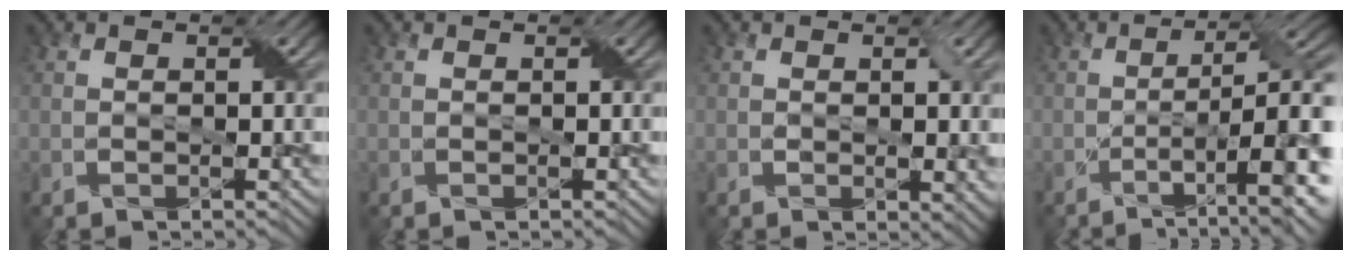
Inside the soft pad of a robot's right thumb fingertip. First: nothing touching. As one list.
[{"total": 0.0}, {"total": 2.5, "force": [0.3, 1.3, 2.1], "torque": [-0.034, -0.006, 0.010]}, {"total": 11.3, "force": [-2.7, 3.3, 10.4], "torque": [-0.151, -0.005, -0.032]}]